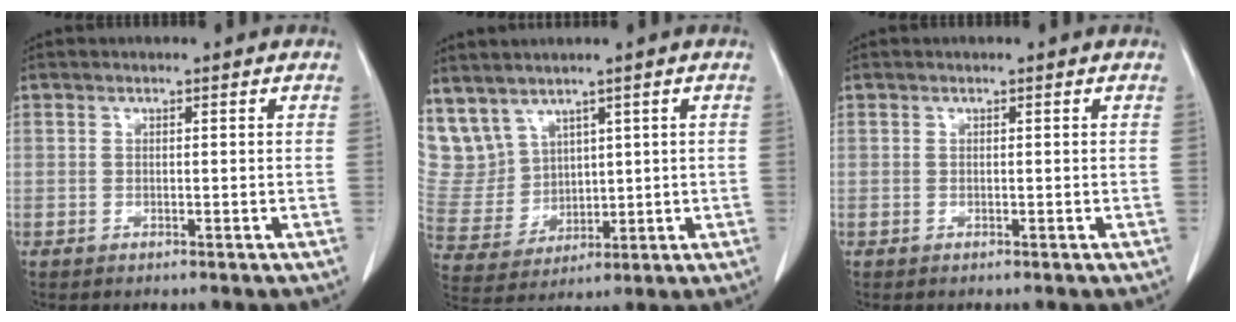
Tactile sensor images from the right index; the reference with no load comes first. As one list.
[{"total": 11.2, "force": [6.8, 8.4, 3.0], "torque": [-0.096, 0.036, 0.169]}, {"total": 0.0}]